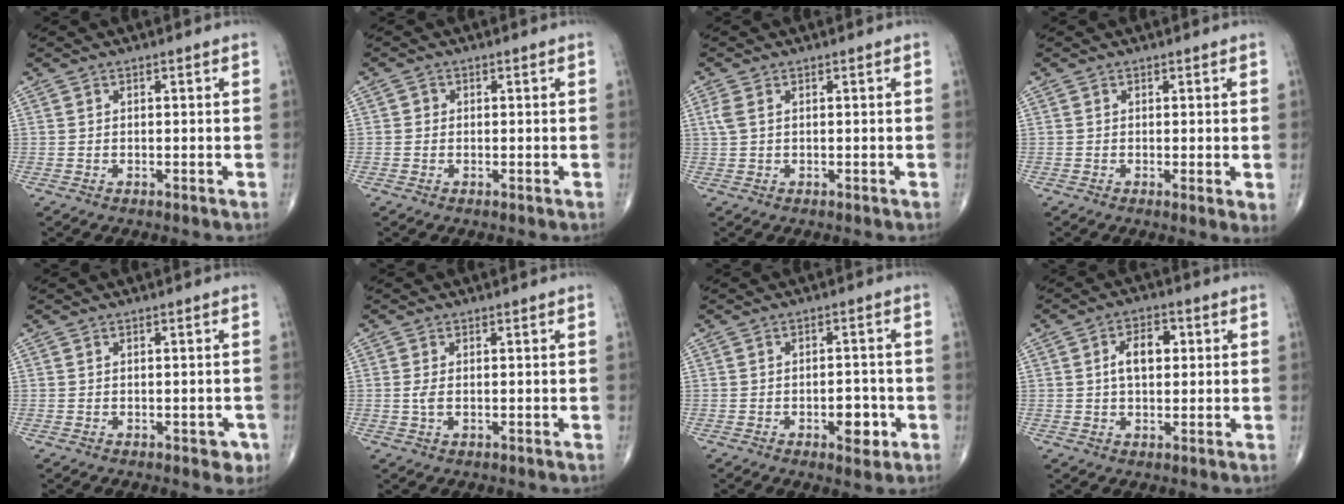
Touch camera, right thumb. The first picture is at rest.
{"total": 0.8, "force": [-0.1, 0.7, 0.2], "torque": [0.003, 0.002, -0.004]}
{"total": 2.0, "force": [0.6, 1.0, 1.6], "torque": [-0.051, 0.014, 0.018]}
{"total": 2.2, "force": [0.0, 0.5, 2.1], "torque": [-0.035, -0.007, -0.004]}
{"total": 2.4, "force": [-1.1, 1.4, 1.6], "torque": [-0.003, 0.004, -0.011]}
{"total": 1.8, "force": [-0.1, 0.8, 1.6], "torque": [-0.040, -0.002, 0.000]}
{"total": 5.2, "force": [-2.0, 2.6, 4.1], "torque": [-0.038, 0.011, -0.024]}
{"total": 6.3, "force": [1.1, 3.7, 4.9], "torque": [-0.073, 0.011, 0.014]}